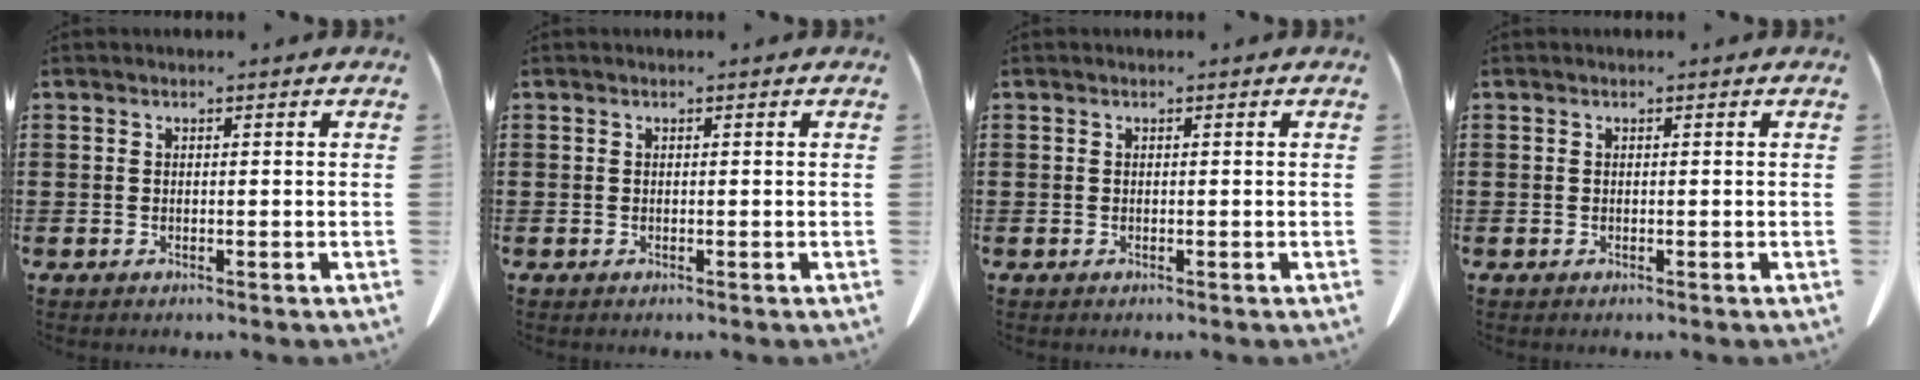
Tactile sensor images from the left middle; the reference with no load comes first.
{"total": 0.0}
{"total": 0.0}
{"total": 0.0}